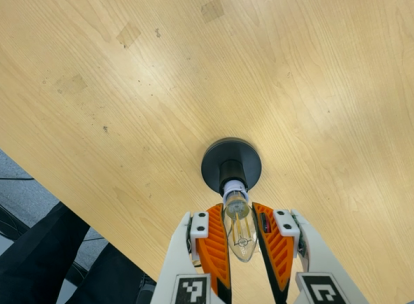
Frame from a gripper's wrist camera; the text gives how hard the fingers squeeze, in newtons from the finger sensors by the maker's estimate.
{"total": 14.6, "left": 13.8, "right": 15.3}